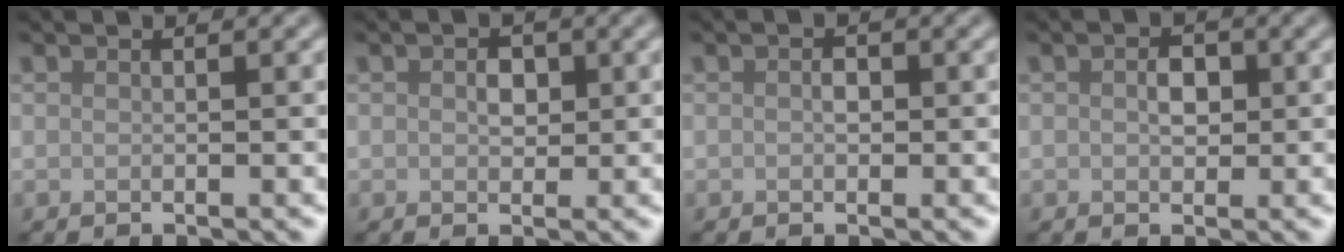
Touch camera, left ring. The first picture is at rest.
{"total": 1.5, "force": [0.2, 1.1, 1.0], "torque": [-0.017, 0.000, 0.000]}
{"total": 1.0, "force": [0.0, 0.6, 0.7], "torque": [-0.013, -0.001, -0.002]}
{"total": 1.8, "force": [0.2, 1.2, 1.3], "torque": [-0.024, 0.001, -0.001]}